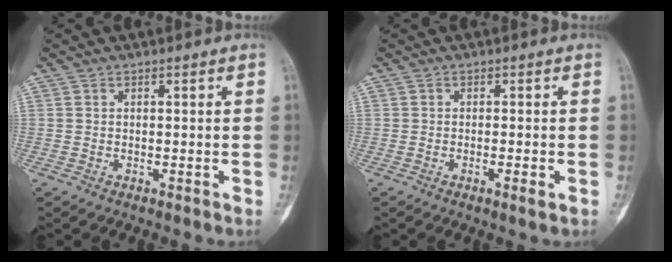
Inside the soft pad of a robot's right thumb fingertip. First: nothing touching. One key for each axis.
{"total": 1.8, "fx": -0.8, "fy": 0.2, "fz": 1.6, "tx": -0.025, "ty": -0.004, "tz": -0.014}